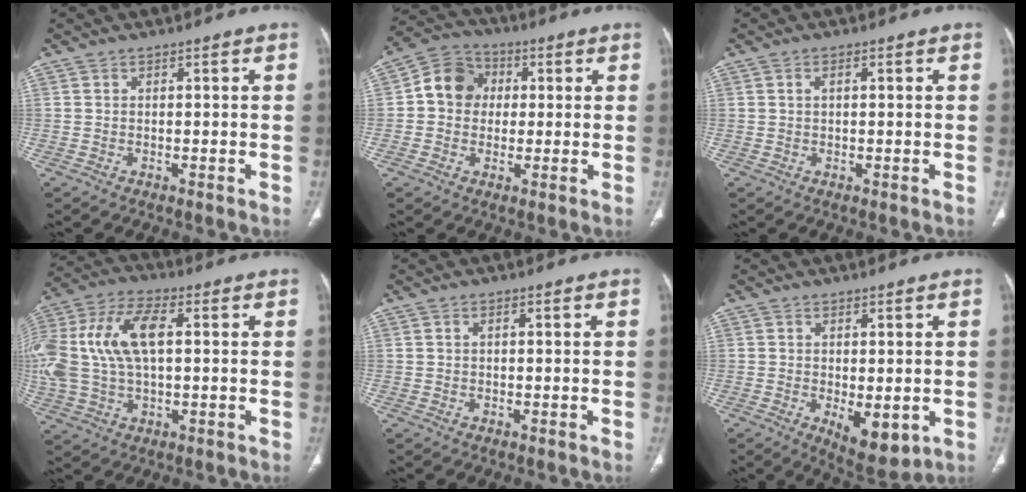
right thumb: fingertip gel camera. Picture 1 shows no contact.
{"total": 8.7, "force": [0.9, 7.7, 4.0], "torque": [-0.048, 0.019, 0.003]}
{"total": 1.1, "force": [0.3, 0.5, 0.9], "torque": [-0.021, 0.005, 0.007]}
{"total": 20.5, "force": [2.9, 11.0, 17.1], "torque": [-0.395, 0.026, 0.052]}
{"total": 0.7, "force": [0.2, 0.3, 0.6], "torque": [-0.013, 0.003, 0.004]}
{"total": 7.3, "force": [-1.6, 3.3, 6.3], "torque": [-0.082, -0.019, -0.011]}